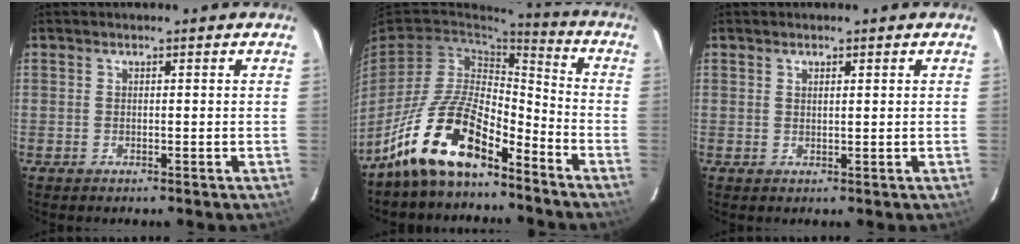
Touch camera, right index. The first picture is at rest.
{"total": 15.2, "force": [-11.0, 5.1, 9.1], "torque": [-0.185, 0.010, -0.209]}
{"total": 1.1, "force": [0.7, 0.3, 0.8], "torque": [-0.015, 0.002, 0.012]}